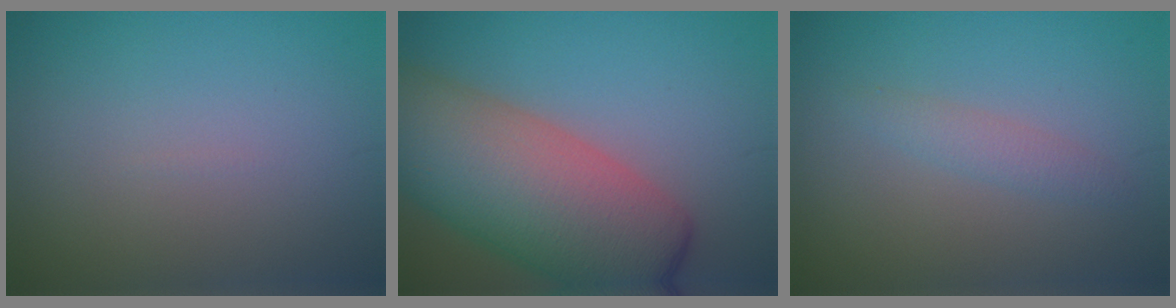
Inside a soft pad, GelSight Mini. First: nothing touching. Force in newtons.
{"total": 12.8, "press": 12.8, "slide": 0.5}
{"total": 1.5, "press": 1.5, "slide": 0.1}